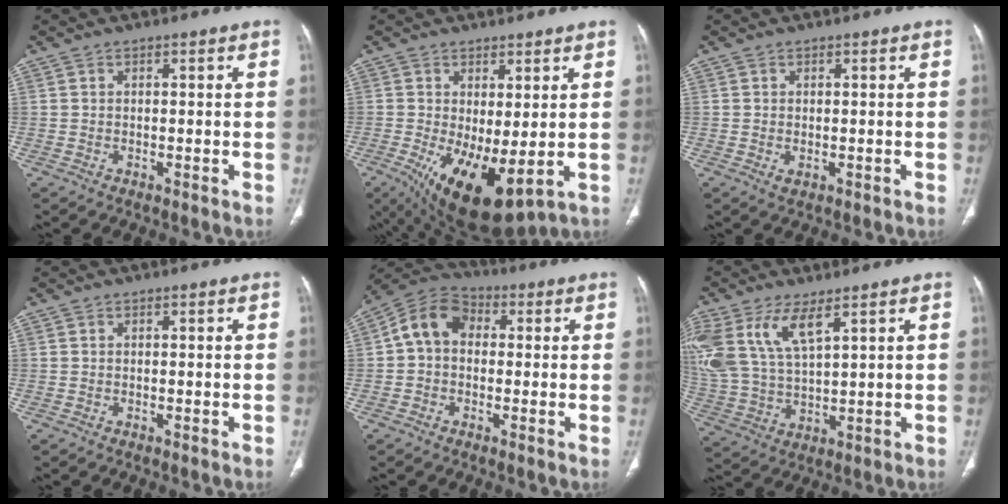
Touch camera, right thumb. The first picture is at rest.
{"total": 12.3, "force": [-1.7, 5.1, 11.1], "torque": [-0.191, -0.023, -0.004]}
{"total": 0.9, "force": [-0.1, 0.6, 0.7], "torque": [-0.013, -0.002, 0.003]}
{"total": 0.0}
{"total": 9.0, "force": [0.6, 6.9, 5.7], "torque": [-0.090, 0.029, -0.006]}
{"total": 14.0, "force": [7.0, 6.1, 10.5], "torque": [-0.239, -0.015, 0.151]}